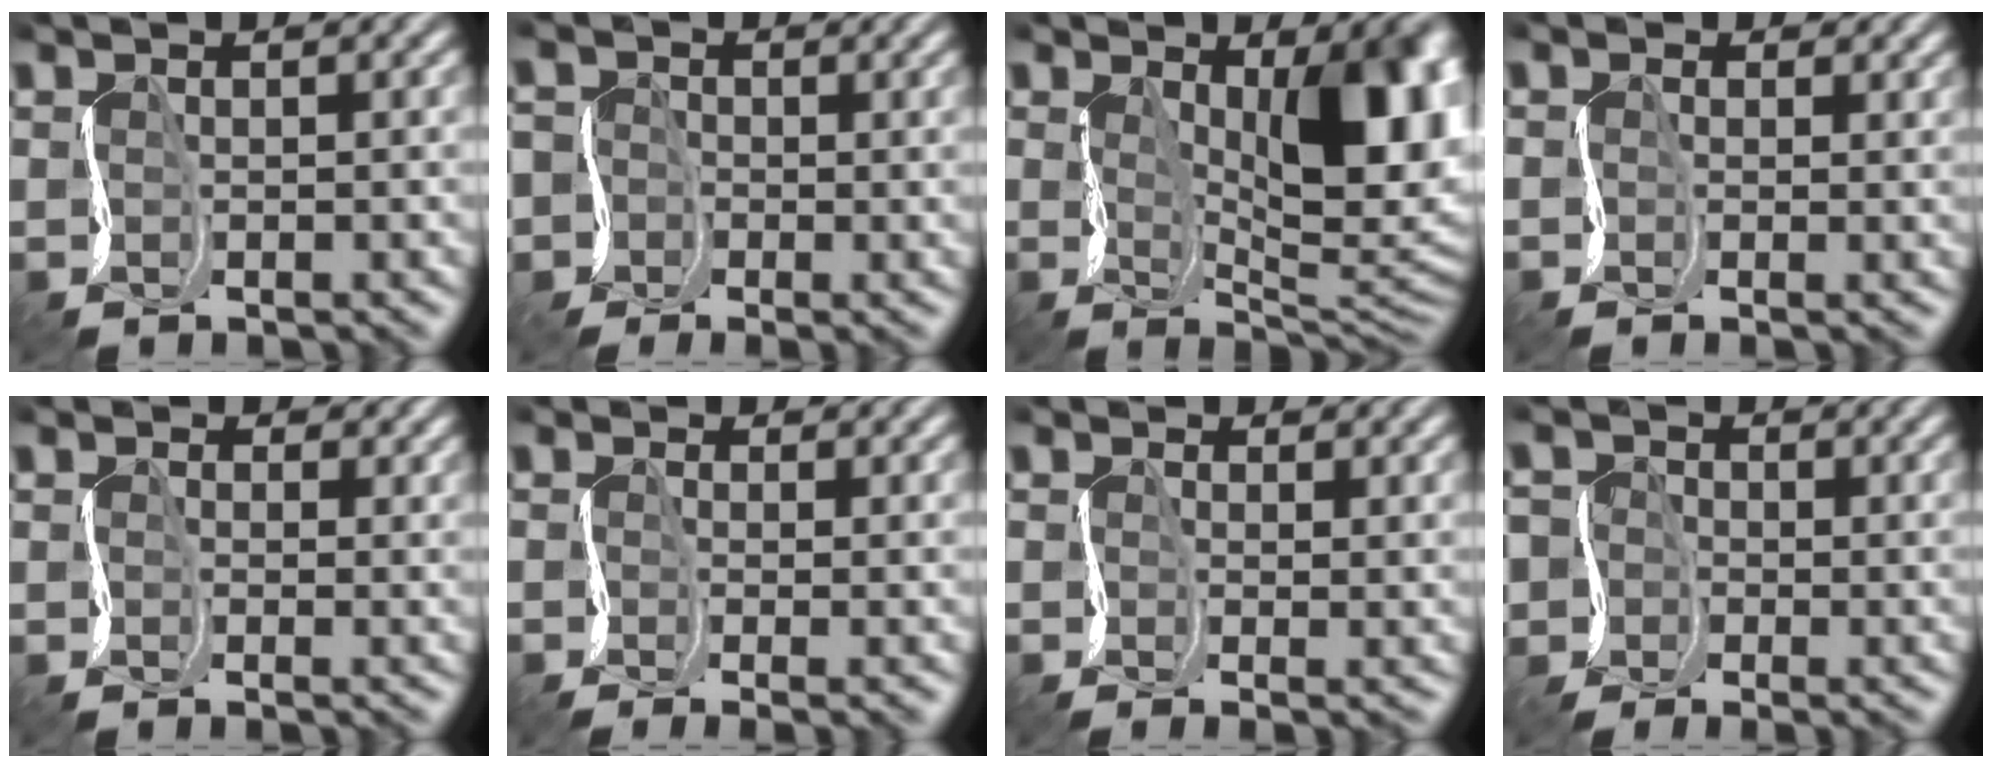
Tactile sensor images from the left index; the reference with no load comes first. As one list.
[{"total": 4.8, "force": [-2.1, 4.3, -0.2], "torque": [-0.011, 0.005, -0.086]}, {"total": 8.9, "force": [1.2, 3.5, 8.1], "torque": [-0.102, -0.015, 0.013]}, {"total": 1.5, "force": [-0.1, -0.6, -1.4], "torque": [0.024, -0.009, -0.008]}, {"total": 1.4, "force": [-0.1, -0.2, -1.4], "torque": [0.022, -0.011, -0.012]}, {"total": 2.0, "force": [-0.9, -1.5, -1.0], "torque": [0.022, -0.013, -0.027]}, {"total": 1.9, "force": [-0.3, -1.2, -1.4], "torque": [0.026, -0.009, -0.011]}, {"total": 4.7, "force": [-1.3, 4.5, 0.1], "torque": [-0.015, 0.013, -0.068]}]